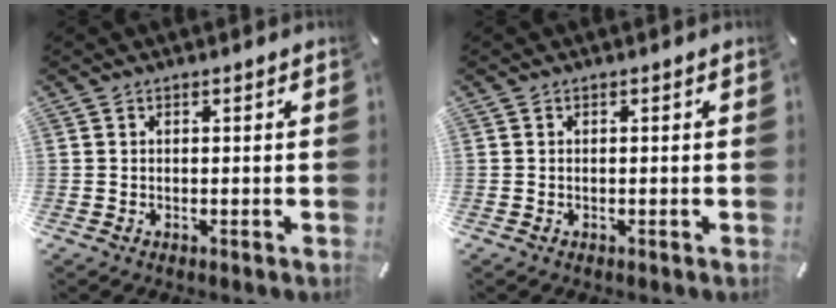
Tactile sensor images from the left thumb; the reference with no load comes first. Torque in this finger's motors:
{"motor_torque": [-0.18, 0.07, -0.11, 0.03, -0.02]}